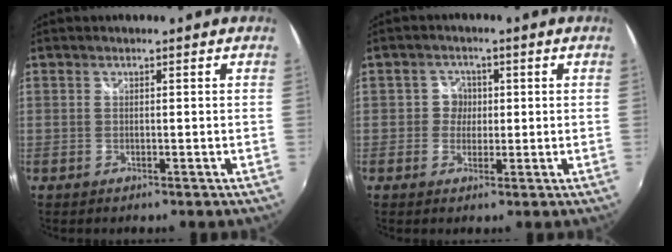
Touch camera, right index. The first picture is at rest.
{"total": 3.1, "force": [-0.1, 3.1, 0.2], "torque": [0.002, 0.010, -0.009]}